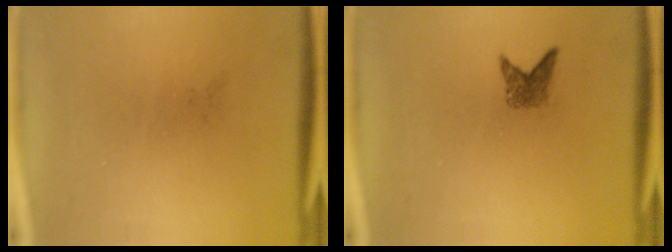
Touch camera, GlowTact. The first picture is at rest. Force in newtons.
{"total": 1.9}